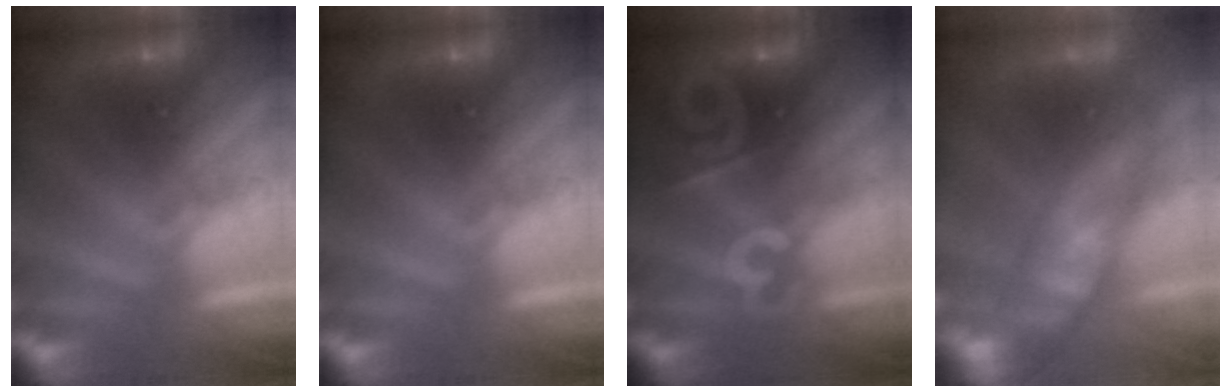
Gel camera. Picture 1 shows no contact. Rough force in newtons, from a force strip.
{"total": 0.0}
{"total": 8.3}
{"total": 4.5}